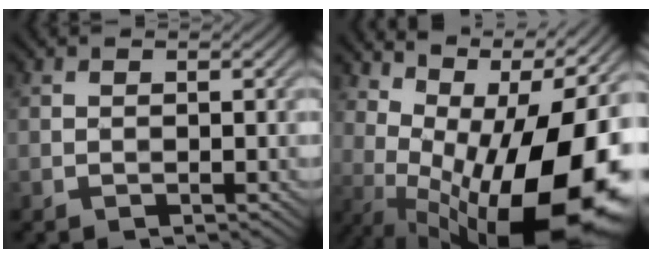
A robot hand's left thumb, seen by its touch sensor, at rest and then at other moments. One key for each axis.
{"total": 17.8, "fx": -0.1, "fy": 8.1, "fz": 15.9, "tx": -0.201, "ty": 0.000, "tz": 0.009}